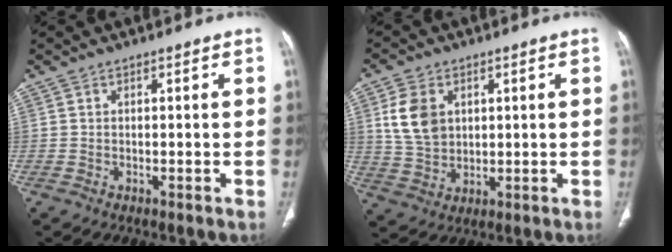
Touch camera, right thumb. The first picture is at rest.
{"total": 8.7, "force": [2.6, 6.2, 5.4], "torque": [-0.091, -0.009, 0.060]}